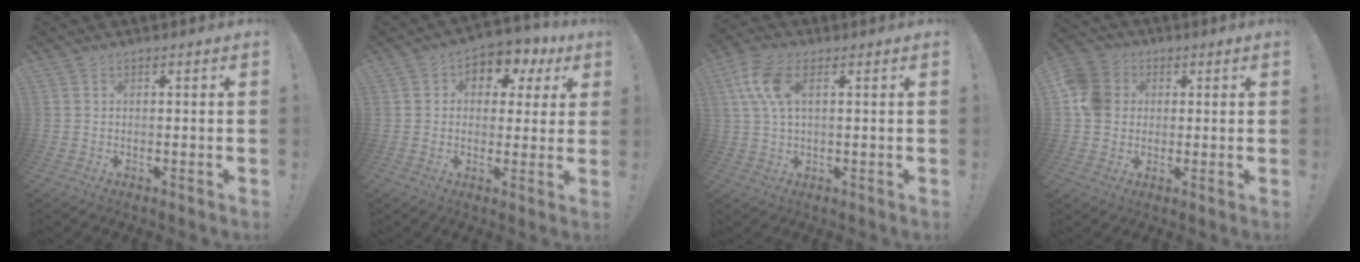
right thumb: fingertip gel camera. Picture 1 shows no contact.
{"total": 6.5, "force": [1.5, 5.6, 2.9], "torque": [-0.026, -0.010, 0.030]}
{"total": 9.6, "force": [3.0, 4.9, 7.7], "torque": [-0.165, 0.003, 0.058]}
{"total": 8.3, "force": [0.8, 7.6, 3.3], "torque": [-0.062, 0.011, 0.019]}